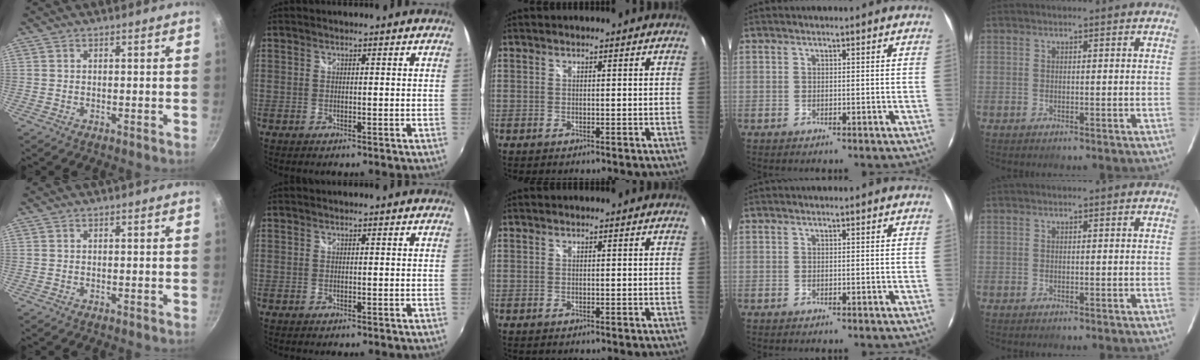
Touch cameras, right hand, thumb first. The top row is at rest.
{}